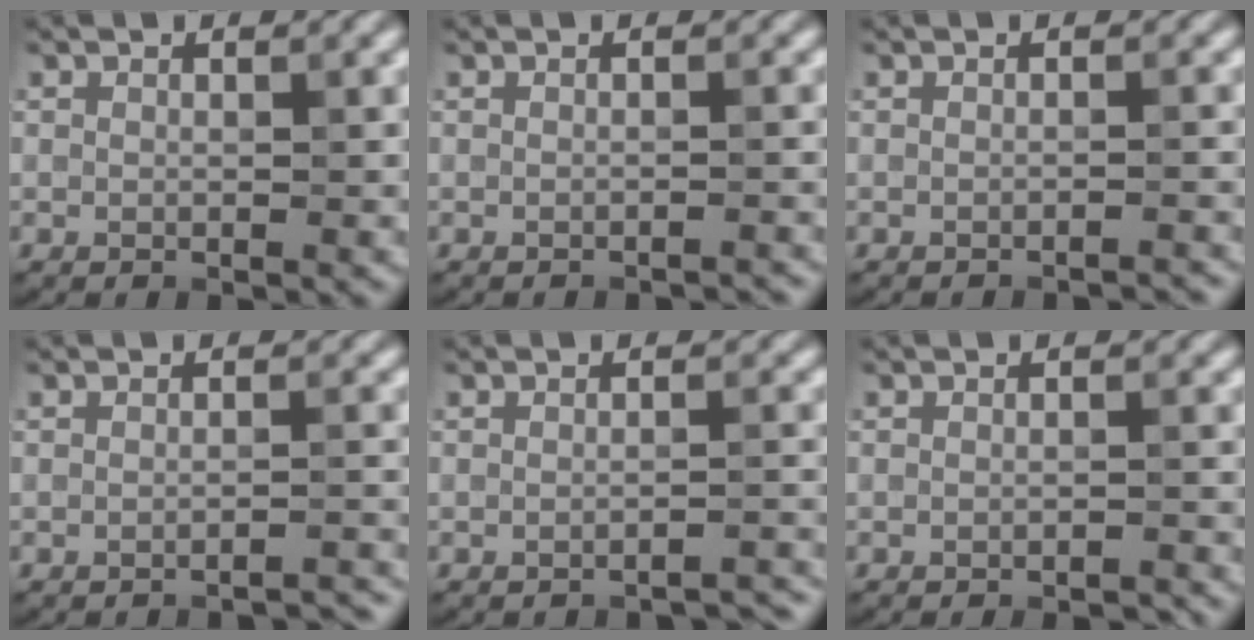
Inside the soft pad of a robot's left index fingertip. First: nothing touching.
{"total": 1.6, "force": [-1.5, 0.3, 0.7], "torque": [0.006, 0.002, -0.024]}
{"total": 2.1, "force": [-1.8, 0.3, 0.9], "torque": [0.003, 0.005, -0.026]}
{"total": 3.2, "force": [-3.0, 0.4, 1.1], "torque": [-0.006, 0.015, -0.040]}
{"total": 3.0, "force": [-2.8, 0.3, 0.9], "torque": [0.004, 0.007, -0.037]}
{"total": 2.7, "force": [-2.5, 0.5, 1.0], "torque": [-0.006, 0.002, -0.033]}